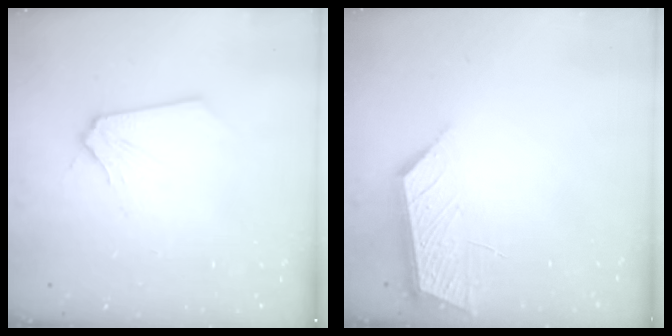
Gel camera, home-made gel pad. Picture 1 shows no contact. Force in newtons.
{"total": 5.6, "press": 5.5, "slide": 0.7}